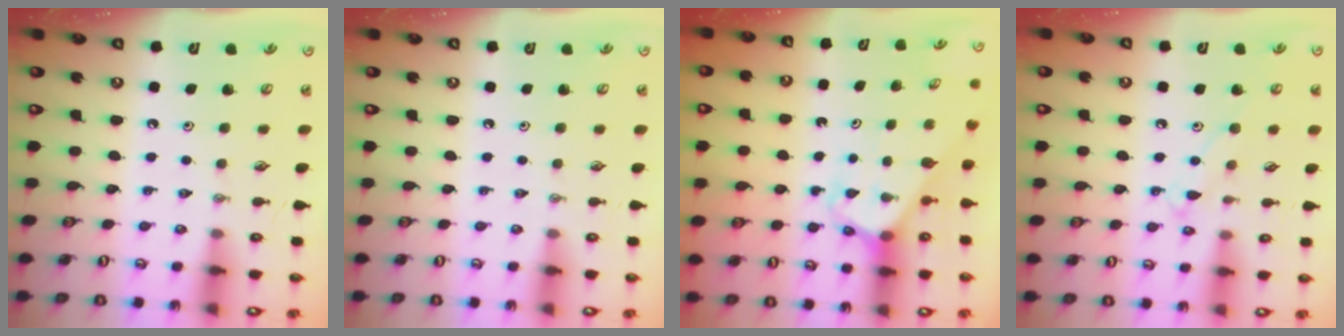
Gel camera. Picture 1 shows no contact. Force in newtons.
{"total": 0.0}
{"total": 3.0, "press": 3.0, "slide": 0.2}
{"total": 8.0, "press": 8.0, "slide": 0.7}